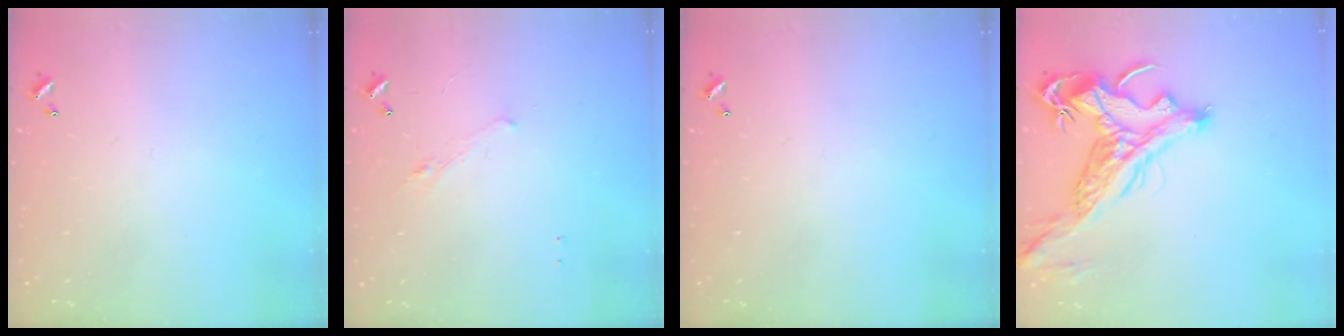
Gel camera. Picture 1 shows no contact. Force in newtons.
{"total": 1.3, "press": 1.2, "slide": 0.6}
{"total": 0.0}
{"total": 4.5, "press": 4.3, "slide": 1.3}